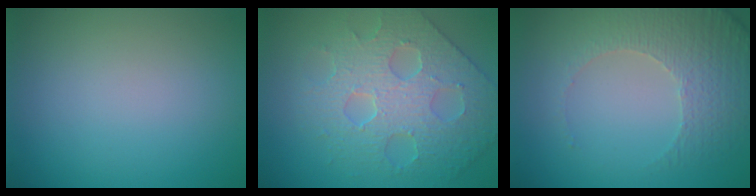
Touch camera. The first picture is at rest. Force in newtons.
{"total": 5.3, "press": 4.9, "slide": 2.0}
{"total": 4.8, "press": 3.5, "slide": 3.3}